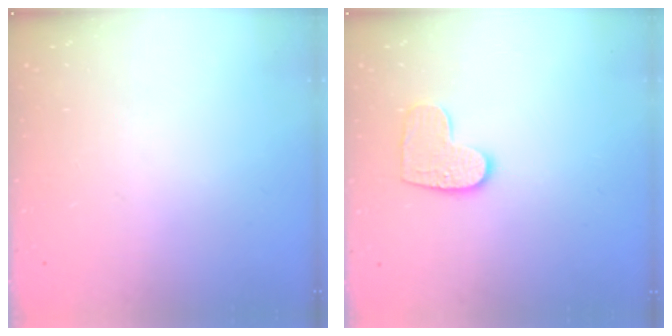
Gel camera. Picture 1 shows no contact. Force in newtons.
{"total": 8.9, "press": 8.9, "slide": 0.5}